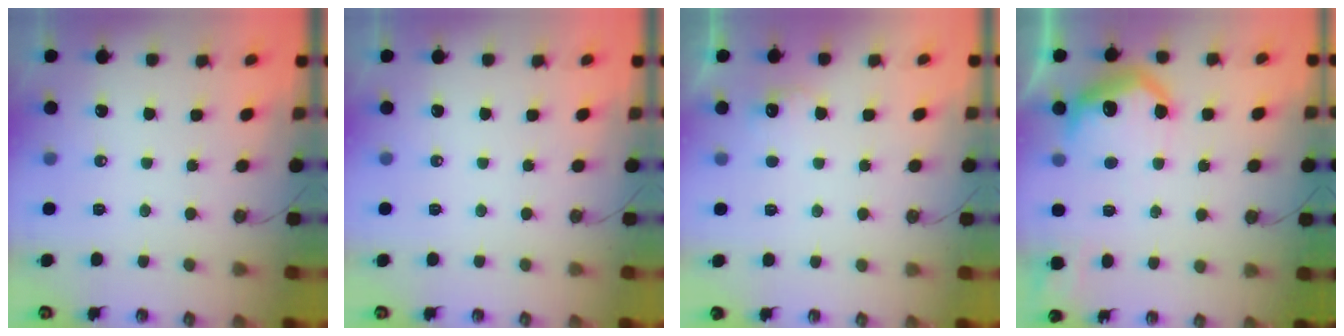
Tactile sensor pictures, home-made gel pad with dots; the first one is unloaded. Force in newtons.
{"total": 0.0}
{"total": 4.8, "press": 4.7, "slide": 1.2}
{"total": 12.4, "press": 12.4, "slide": 0.6}